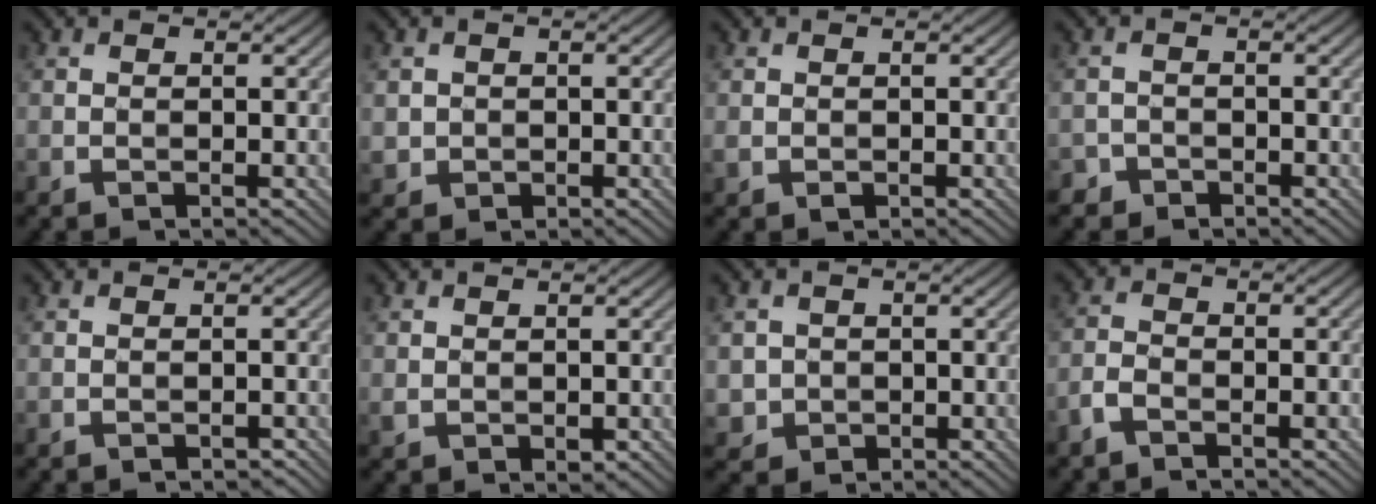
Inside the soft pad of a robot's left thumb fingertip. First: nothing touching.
{"total": 1.7, "force": [0.0, 1.7, 0.2], "torque": [-0.008, -0.009, 0.002]}
{"total": 1.0, "force": [-0.3, 0.8, 0.5], "torque": [-0.014, -0.007, -0.001]}
{"total": 1.7, "force": [-1.3, 1.0, 0.0], "torque": [0.004, 0.002, -0.030]}
{"total": 0.6, "force": [-0.4, 0.3, 0.3], "torque": [-0.003, -0.003, -0.005]}
{"total": 1.3, "force": [0.1, 0.9, 0.9], "torque": [-0.023, -0.007, 0.010]}
{"total": 2.3, "force": [-0.1, 2.3, 0.4], "torque": [-0.015, -0.011, -0.002]}
{"total": 3.3, "force": [-2.4, 1.1, 2.0], "torque": [-0.041, 0.001, -0.055]}